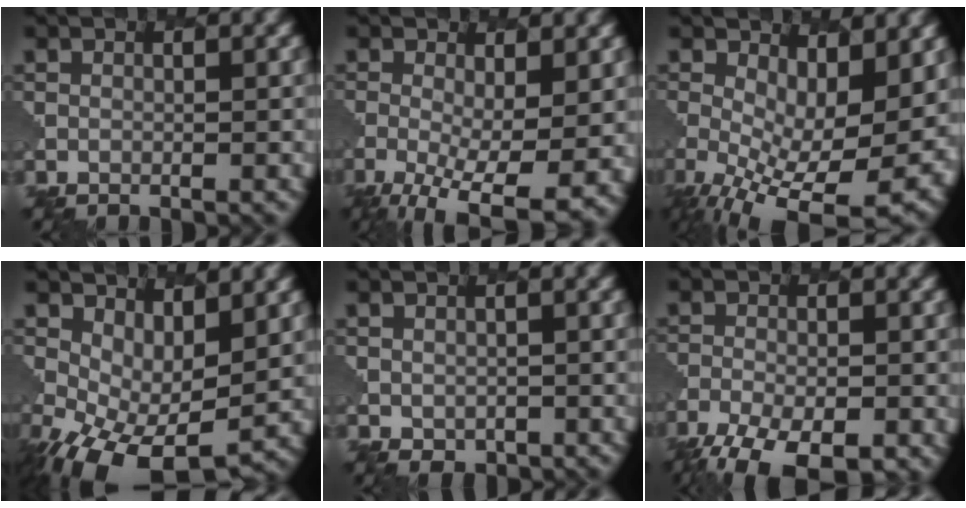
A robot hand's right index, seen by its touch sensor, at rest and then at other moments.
{"total": 8.0, "force": [-2.1, 3.0, 7.1], "torque": [-0.127, -0.021, -0.028]}
{"total": 11.0, "force": [-1.2, 5.3, 9.6], "torque": [-0.166, -0.026, -0.009]}
{"total": 7.3, "force": [-1.1, 3.9, 6.0], "torque": [-0.121, -0.011, -0.017]}
{"total": 1.3, "force": [0.3, 1.2, 0.5], "torque": [-0.011, -0.010, 0.007]}
{"total": 8.3, "force": [-5.7, 3.1, 5.1], "torque": [-0.097, -0.028, -0.092]}